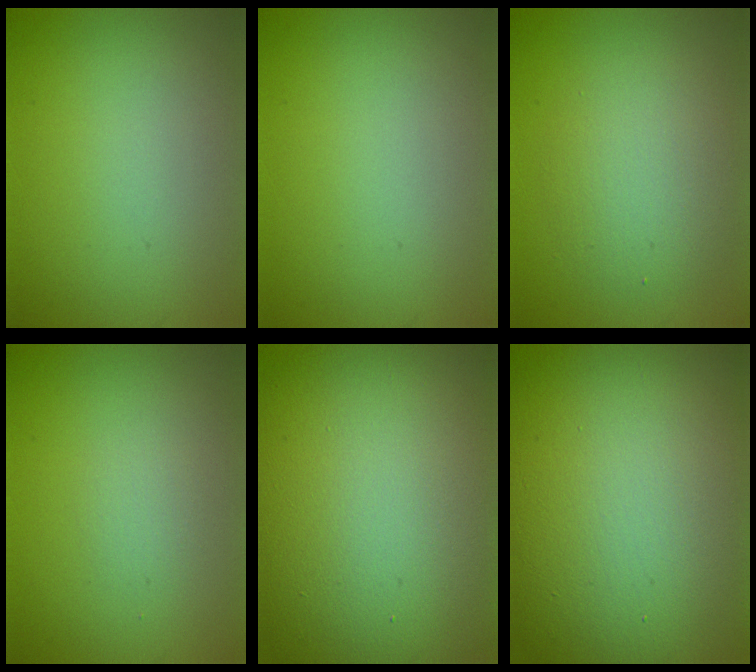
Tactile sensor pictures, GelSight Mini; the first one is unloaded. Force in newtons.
{"total": 0.0}
{"total": 3.9, "press": 3.9, "slide": 0.4}
{"total": 0.9, "press": 0.9, "slide": 0.0}
{"total": 21.4, "press": 21.4, "slide": 0.7}
{"total": 21.1, "press": 21.1, "slide": 0.8}